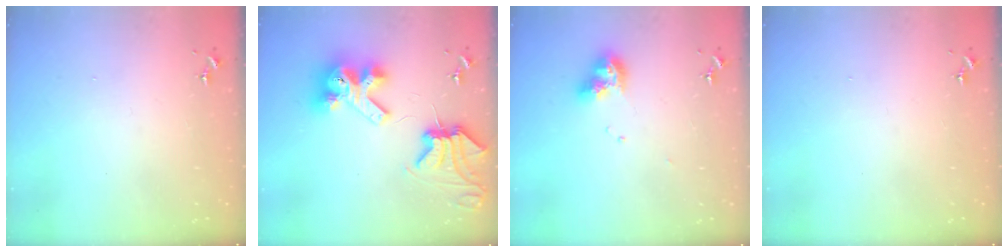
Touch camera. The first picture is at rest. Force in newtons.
{"total": 13.1, "press": 13.0, "slide": 1.7}
{"total": 9.7, "press": 9.6, "slide": 1.1}
{"total": 0.0}